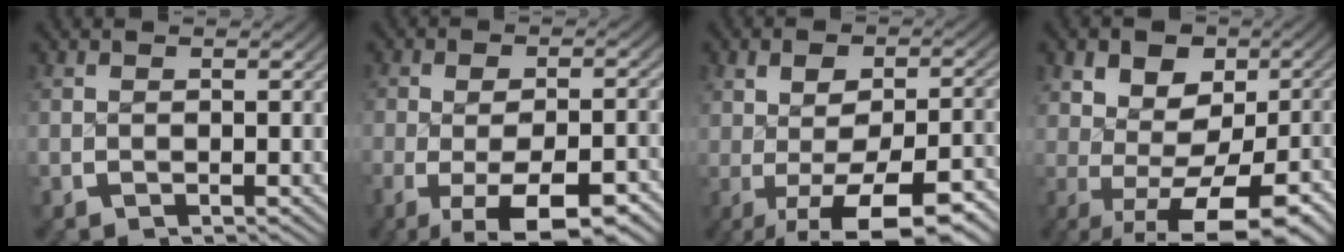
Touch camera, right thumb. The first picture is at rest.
{"total": 7.7, "force": [-3.3, 3.8, 5.9], "torque": [-0.108, -0.031, -0.037]}
{"total": 8.9, "force": [-2.7, 4.5, 7.2], "torque": [-0.120, -0.028, -0.022]}
{"total": 10.2, "force": [-1.6, 6.1, 8.1], "torque": [-0.140, -0.050, 0.002]}